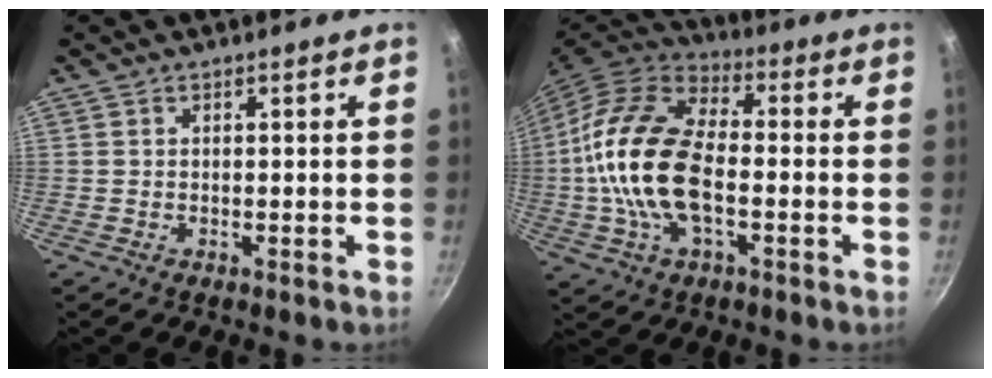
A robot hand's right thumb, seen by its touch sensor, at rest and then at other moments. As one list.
[{"total": 19.4, "force": [-2.0, 10.5, 16.2], "torque": [-0.305, 0.033, -0.050]}]